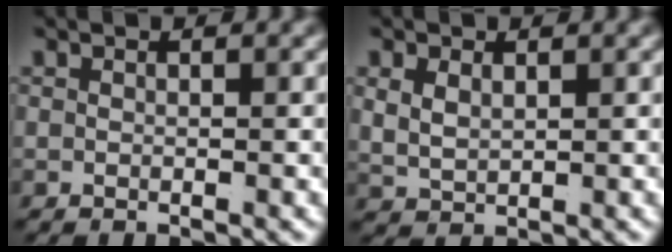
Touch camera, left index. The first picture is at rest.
{"total": 2.9, "force": [0.8, 2.3, 1.5], "torque": [-0.044, -0.010, 0.027]}